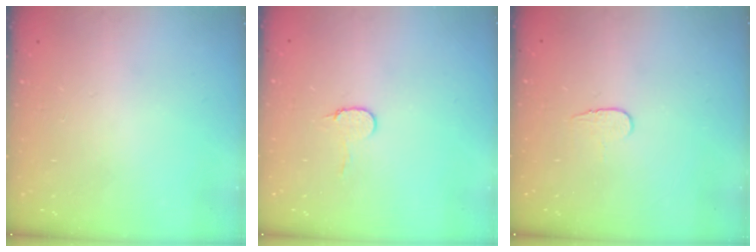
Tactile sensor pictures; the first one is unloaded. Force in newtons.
{"total": 5.9, "press": 5.9, "slide": 0.5}
{"total": 4.3, "press": 4.2, "slide": 0.4}